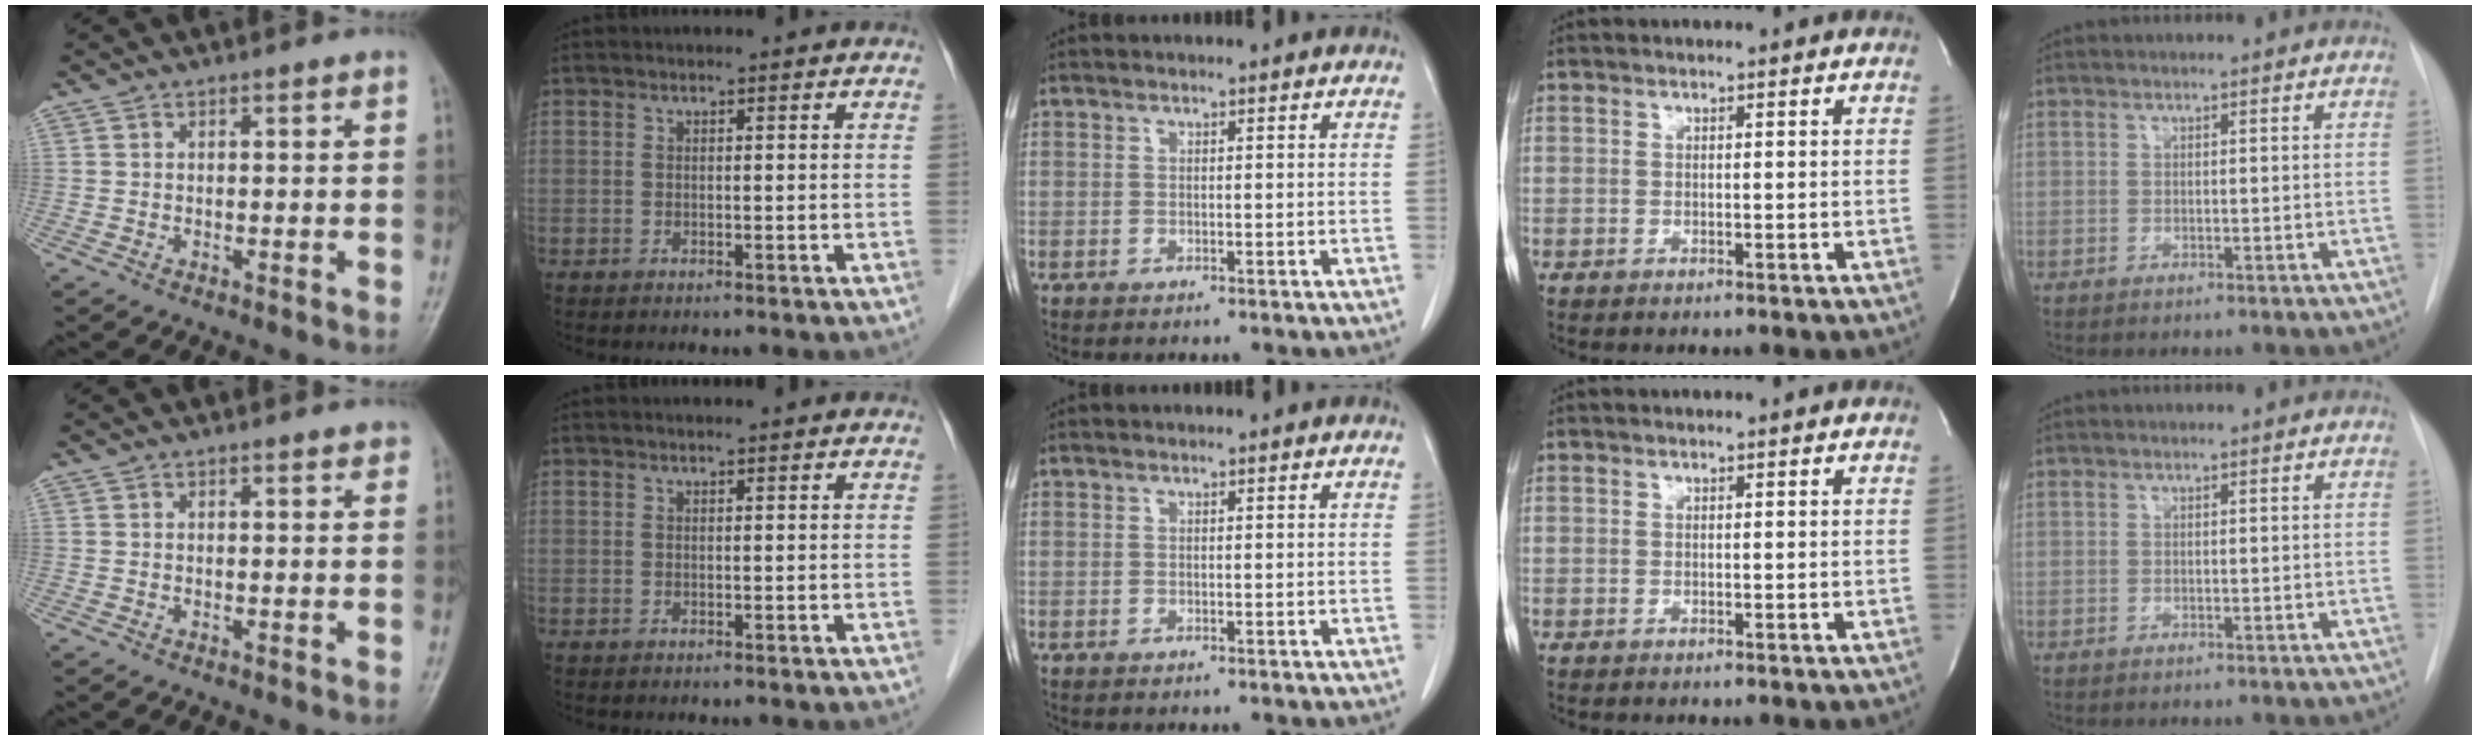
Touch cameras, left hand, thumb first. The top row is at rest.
{"thumb": {"total": 1.2, "force": [0.9, 0.5, 0.6], "torque": [-0.004, 0.000, 0.008]}, "index": {"total": 1.7, "force": [1.7, 0.1, 0.5], "torque": [-0.011, 0.009, 0.019]}}